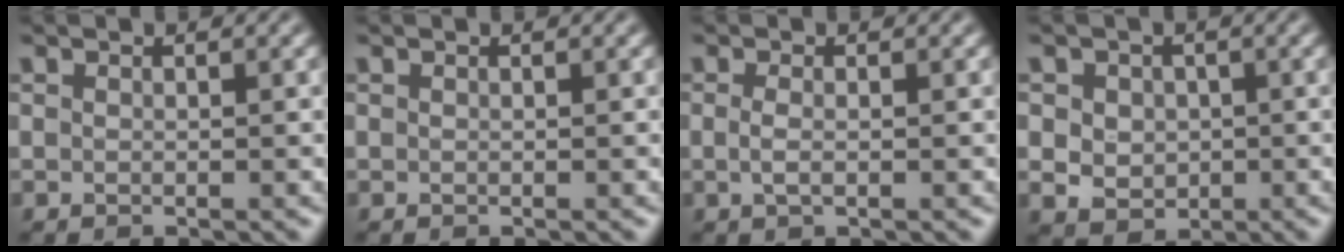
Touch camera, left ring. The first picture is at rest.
{"total": 0.0}
{"total": 1.2, "force": [-0.1, 0.4, 1.1], "torque": [-0.027, -0.002, -0.005]}
{"total": 4.0, "force": [0.2, 3.4, 2.0], "torque": [-0.037, 0.007, -0.004]}